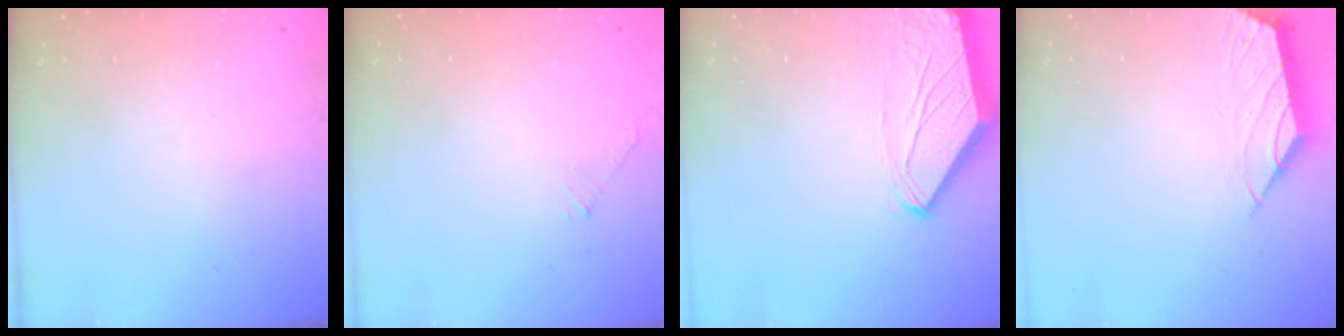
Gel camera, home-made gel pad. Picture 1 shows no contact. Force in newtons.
{"total": 0.0}
{"total": 0.0}
{"total": 1.4, "press": 1.3, "slide": 0.5}